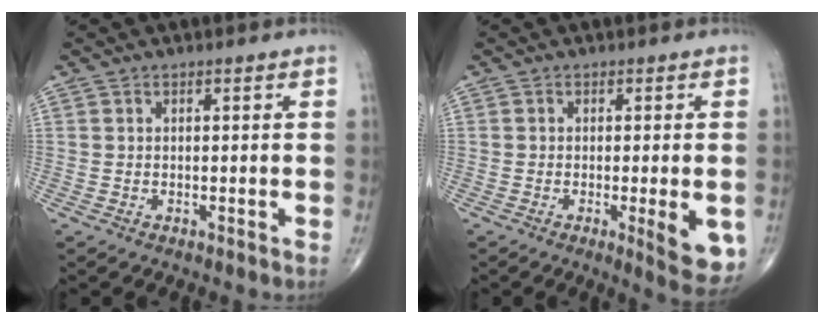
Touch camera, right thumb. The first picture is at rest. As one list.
[{"total": 8.2, "force": [-2.2, 2.2, 7.6], "torque": [-0.086, -0.015, -0.026]}]